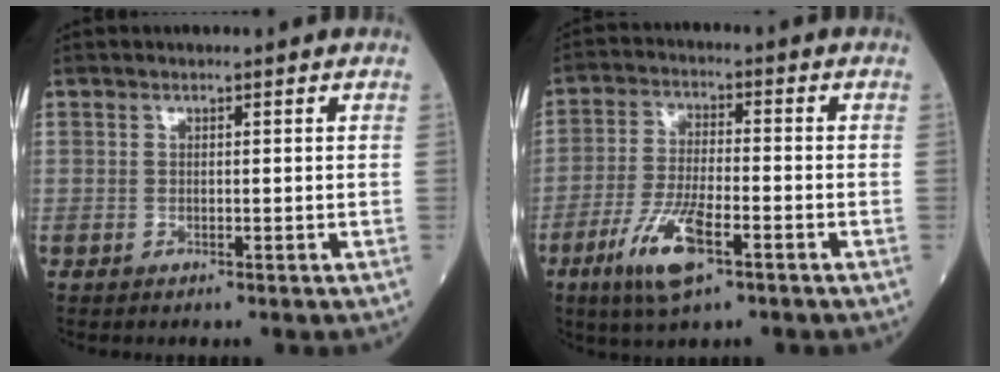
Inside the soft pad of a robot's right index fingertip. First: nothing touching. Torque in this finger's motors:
{"motor_torque": [0.29, -0.22, 0.20, 0.06]}